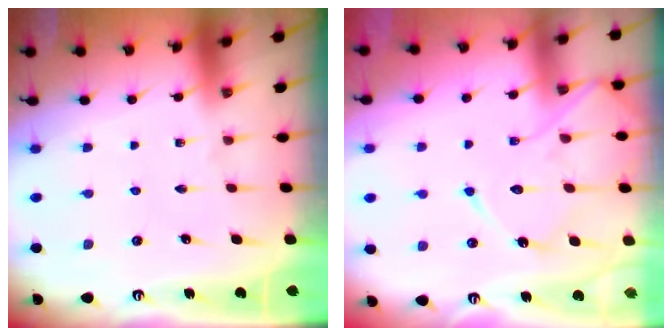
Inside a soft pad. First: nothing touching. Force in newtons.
{"total": 12.8, "press": 12.8, "slide": 1.1}